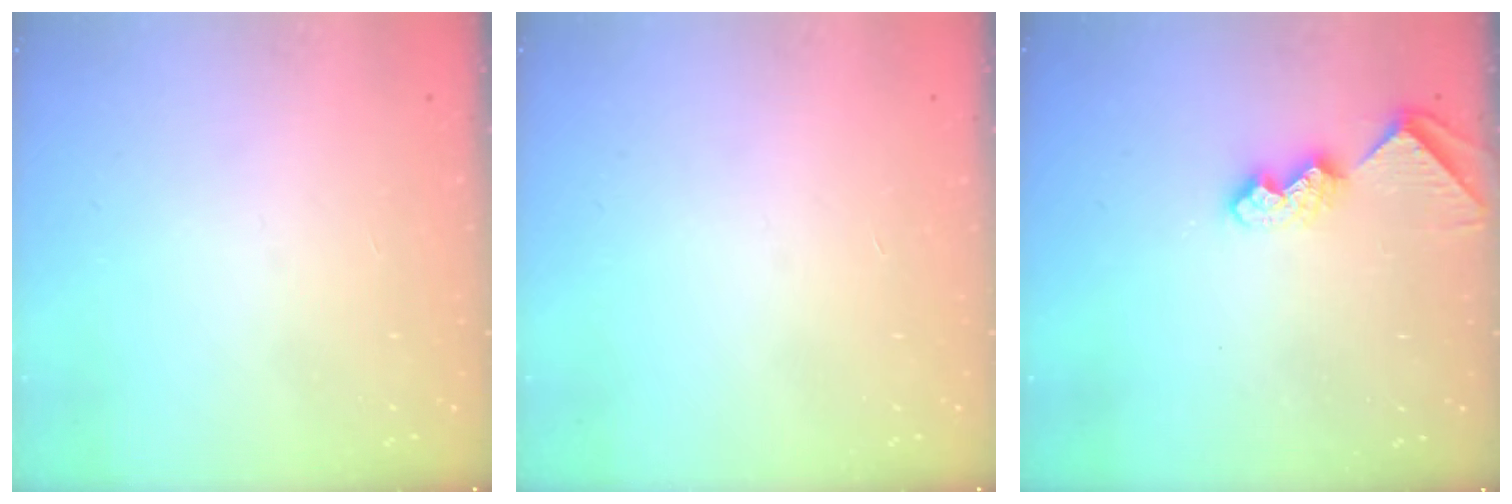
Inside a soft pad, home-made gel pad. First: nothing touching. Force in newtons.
{"total": 0.0}
{"total": 7.9, "press": 7.9, "slide": 0.6}